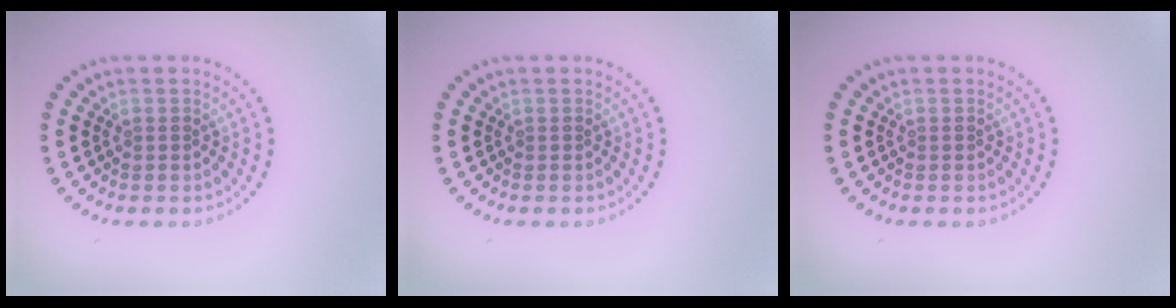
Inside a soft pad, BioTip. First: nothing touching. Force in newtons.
{"total": 0.0}
{"total": 0.0}